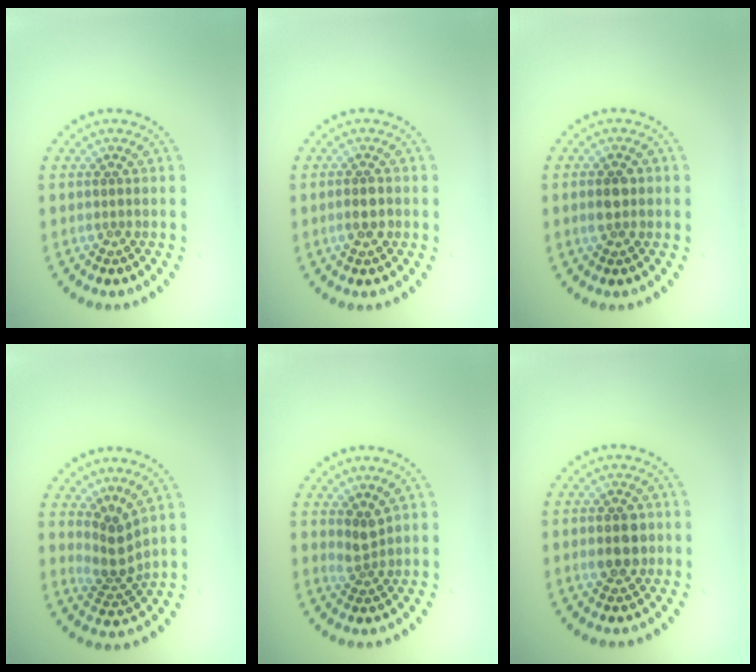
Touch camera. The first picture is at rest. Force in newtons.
{"total": 1.6, "press": 1.6, "slide": 0.3}
{"total": 2.4, "press": 2.4, "slide": 0.1}
{"total": 2.7, "press": 1.9, "slide": 1.9}
{"total": 1.8, "press": 1.3, "slide": 1.2}
{"total": 3.1, "press": 3.1, "slide": 0.3}